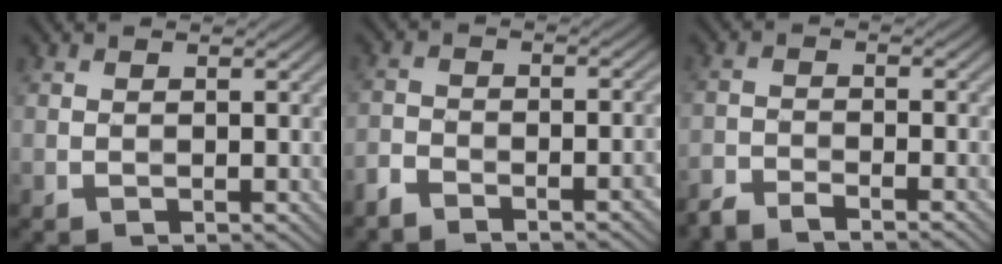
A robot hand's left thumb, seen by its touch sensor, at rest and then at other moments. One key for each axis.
{"total": 4.6, "fx": -3.8, "fy": 1.1, "fz": 2.3, "tx": -0.042, "ty": -0.002, "tz": -0.074}
{"total": 3.7, "fx": -3.4, "fy": 0.5, "fz": 1.3, "tx": -0.026, "ty": -0.007, "tz": -0.072}